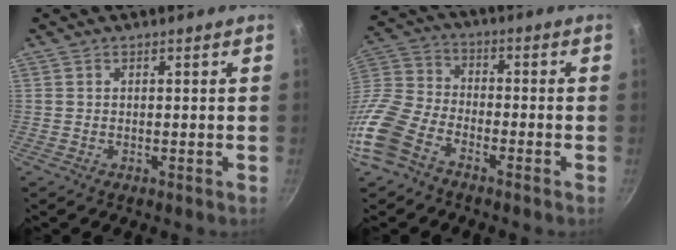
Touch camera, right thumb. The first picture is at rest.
{"total": 14.5, "force": [-8.3, 8.2, 8.7], "torque": [-0.194, 0.047, -0.189]}